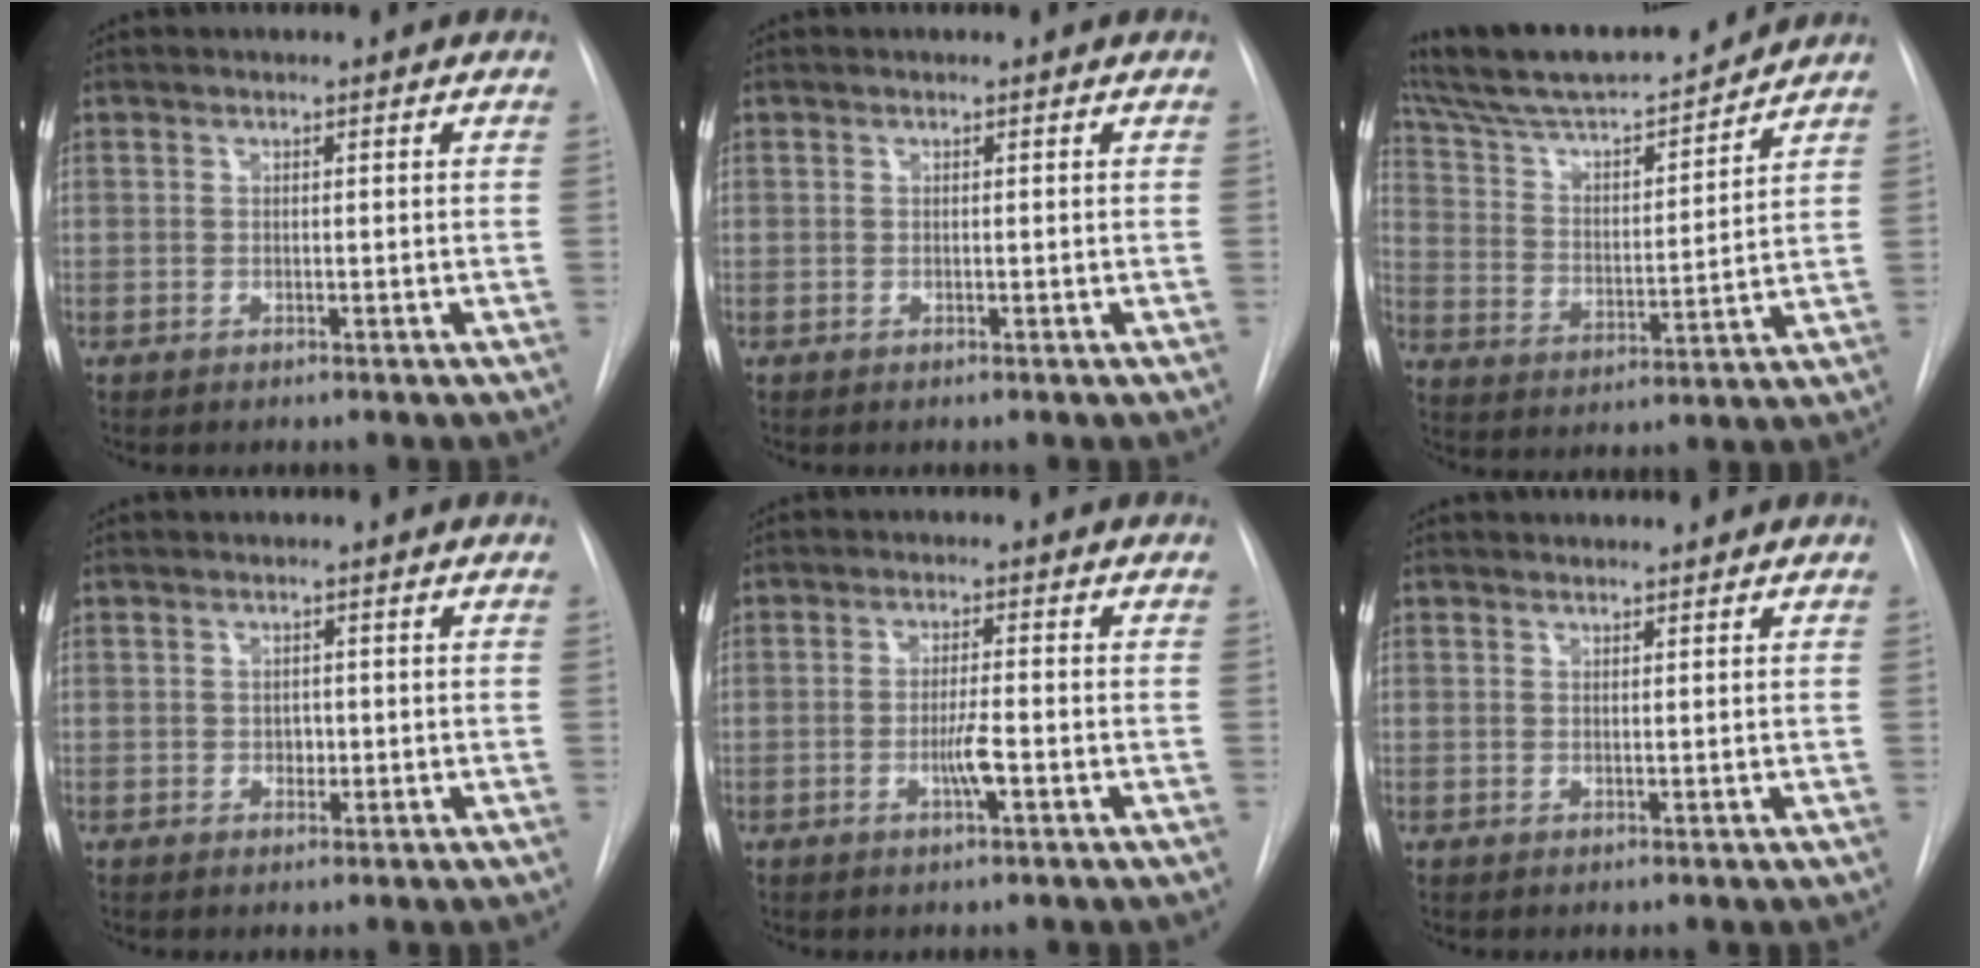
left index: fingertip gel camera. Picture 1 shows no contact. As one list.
[{"total": 0.0}, {"total": 19.3, "force": [17.3, 2.3, 8.2], "torque": [-0.147, 0.014, 0.289]}, {"total": 1.0, "force": [0.0, 0.9, 0.5], "torque": [-0.006, 0.001, 0.000]}, {"total": 3.1, "force": [-1.1, 0.1, 2.9], "torque": [-0.056, -0.002, -0.021]}, {"total": 1.4, "force": [1.4, 0.1, -0.1], "torque": [-0.005, 0.012, 0.027]}]